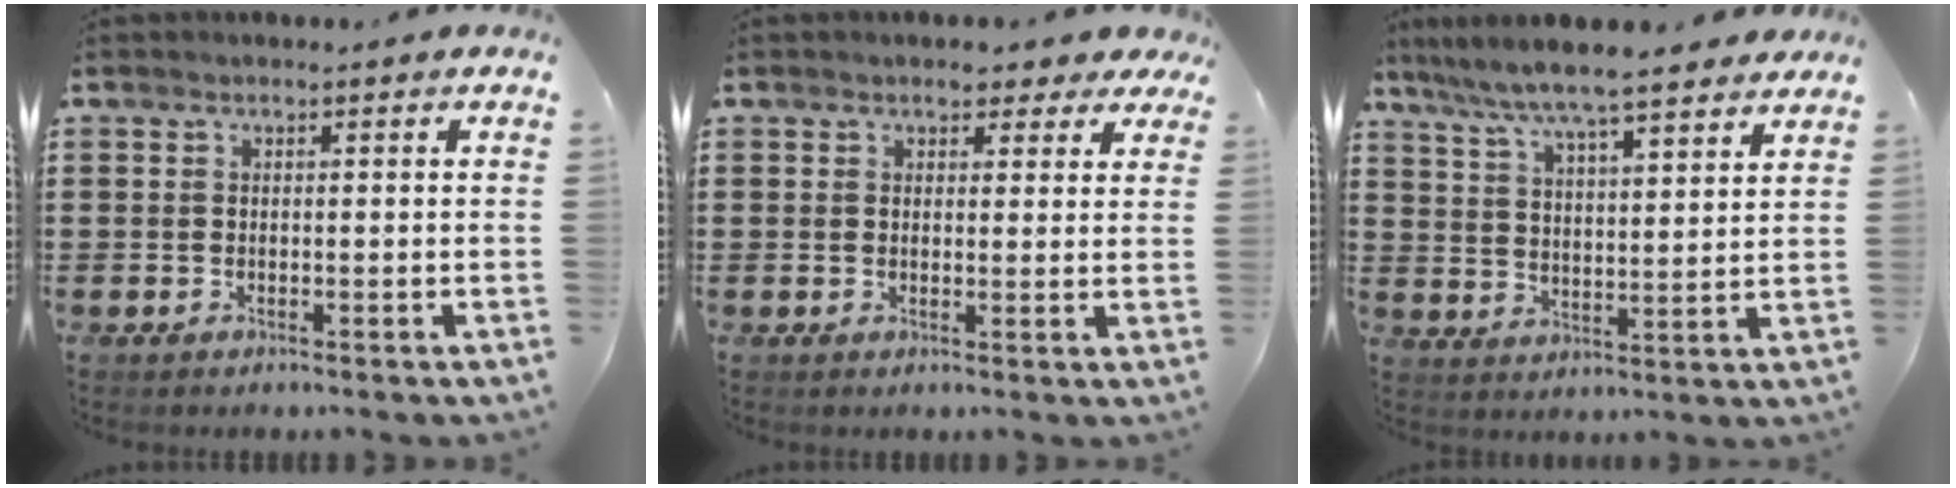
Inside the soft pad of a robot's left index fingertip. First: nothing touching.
{"total": 3.0, "force": [2.5, 1.1, 1.2], "torque": [-0.014, -0.001, 0.041]}
{"total": 6.6, "force": [6.1, 0.2, 2.6], "torque": [-0.077, -0.032, 0.104]}